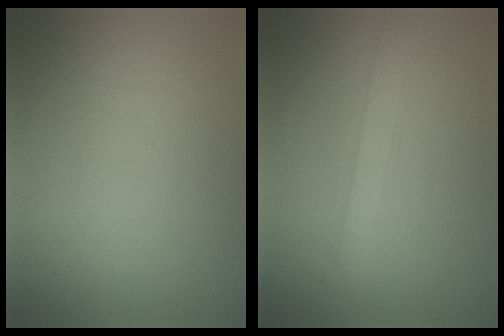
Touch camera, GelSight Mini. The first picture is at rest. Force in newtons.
{"total": 1.7, "press": 1.7, "slide": 0.1}